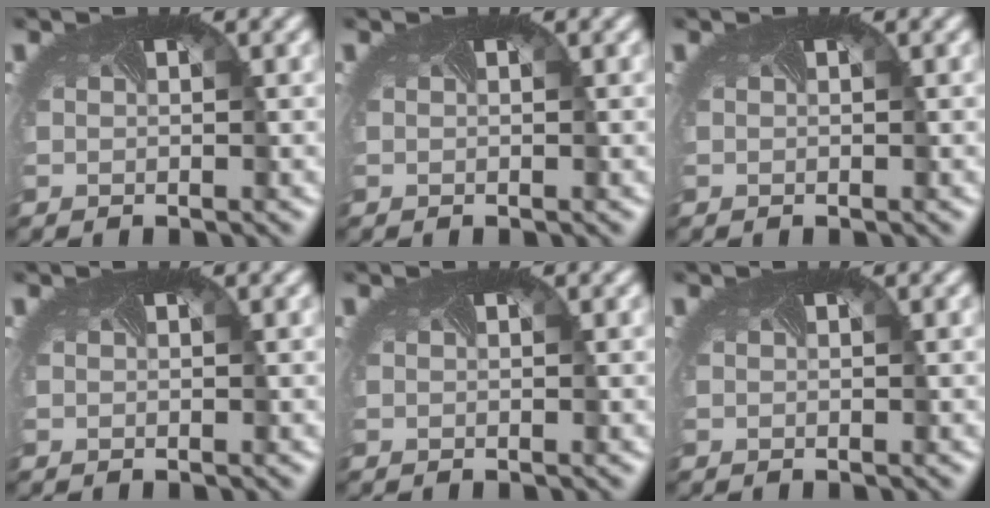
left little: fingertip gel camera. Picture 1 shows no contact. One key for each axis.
{"total": 0.0}
{"total": 0.0}
{"total": 0.0}
{"total": 0.0}
{"total": 0.0}